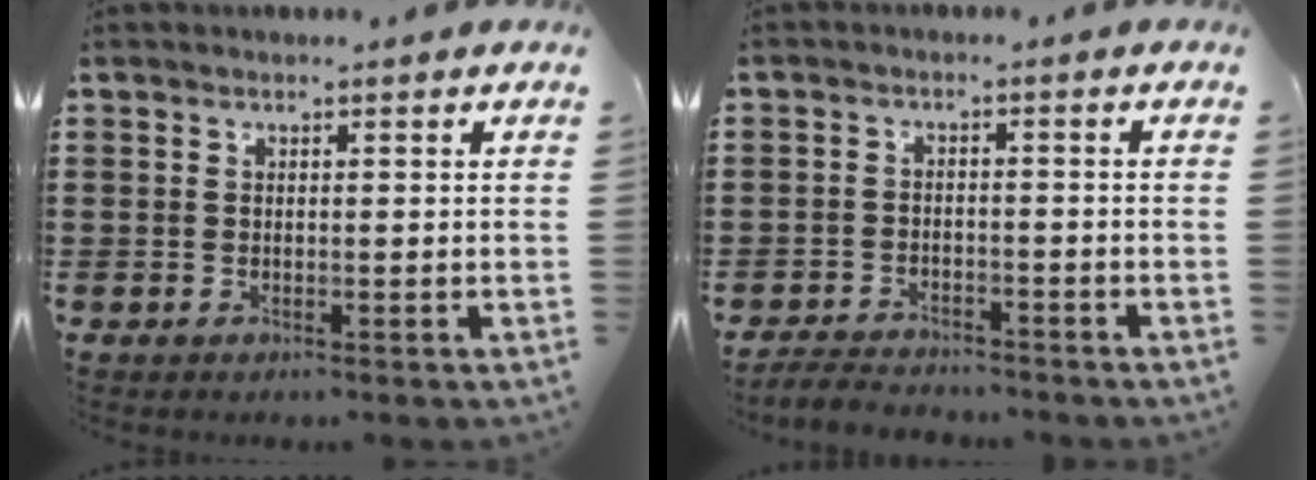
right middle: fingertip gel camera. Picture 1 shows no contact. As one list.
[{"total": 3.1, "force": [-3.0, 0.6, -0.1], "torque": [-0.005, 0.001, -0.067]}]